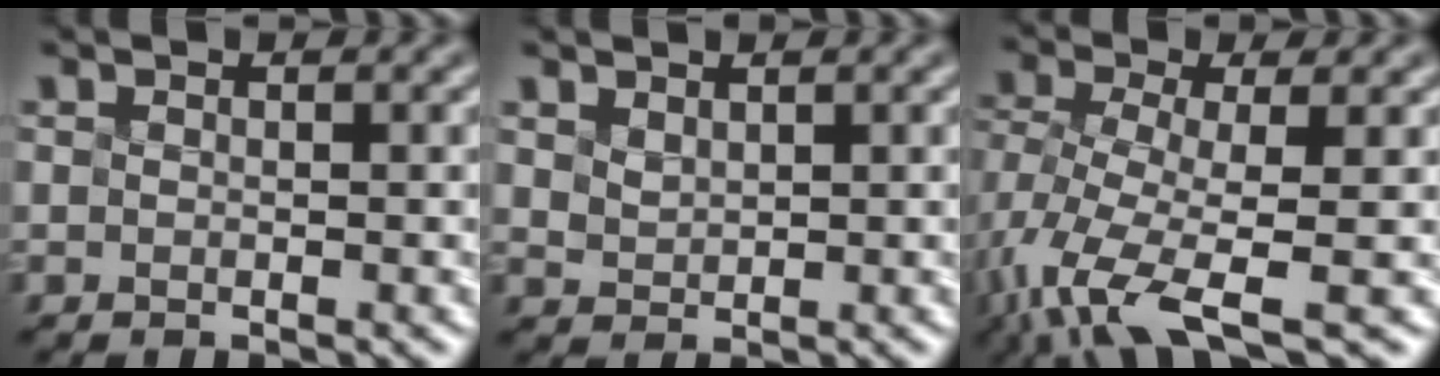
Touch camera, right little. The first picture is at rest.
{"total": 1.5, "force": [0.4, -0.8, -1.2], "torque": [-0.001, -0.006, 0.046]}
{"total": 7.3, "force": [-5.6, 0.9, 4.7], "torque": [-0.128, -0.029, -0.077]}